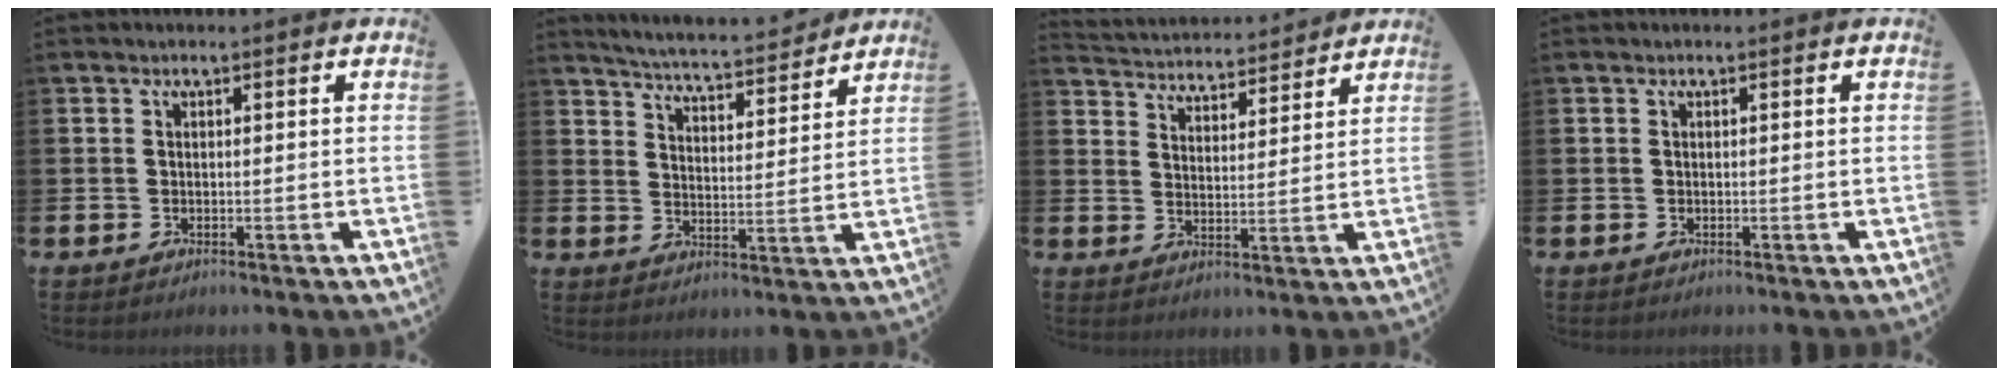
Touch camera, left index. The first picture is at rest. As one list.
[{"total": 5.3, "force": [5.2, 0.2, 0.8], "torque": [-0.039, -0.040, 0.089]}, {"total": 4.3, "force": [4.2, 0.8, -0.3], "torque": [-0.015, -0.036, 0.073]}, {"total": 0.0}]